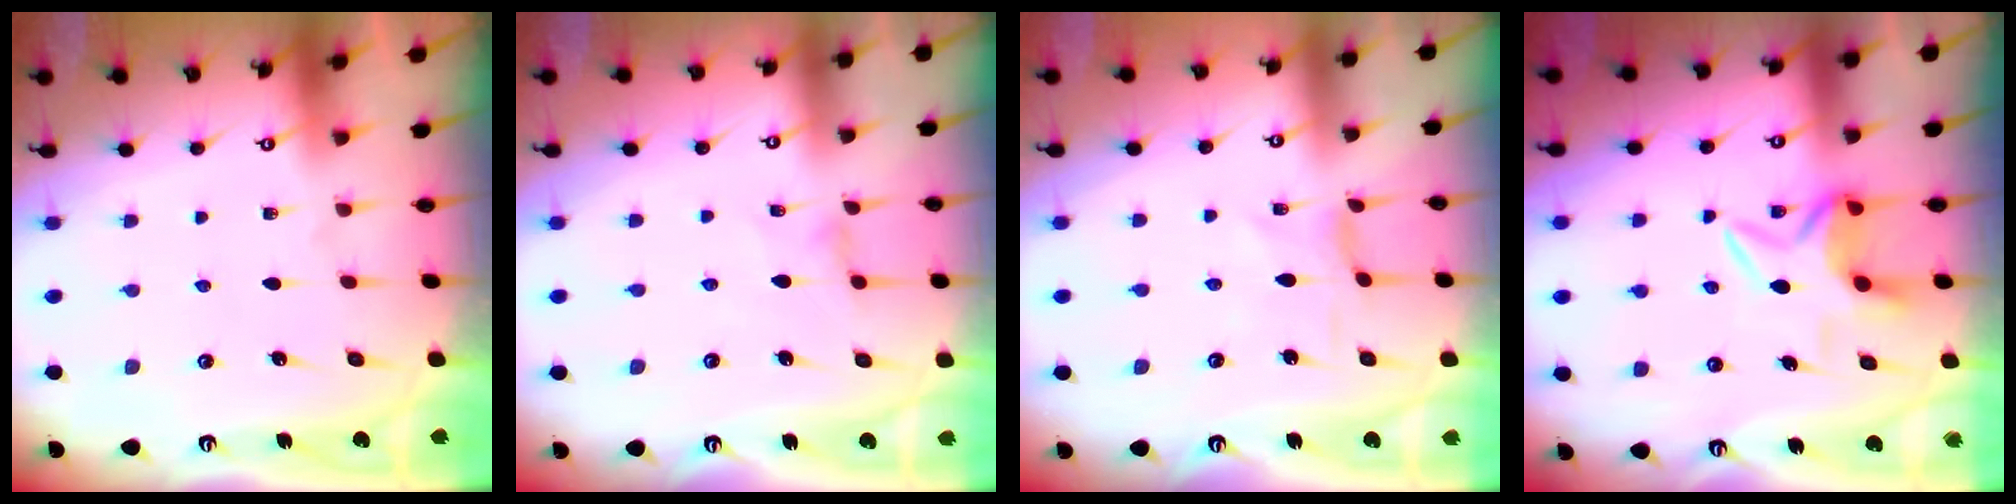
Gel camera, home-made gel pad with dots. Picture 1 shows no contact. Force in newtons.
{"total": 1.2, "press": 1.1, "slide": 0.3}
{"total": 0.7, "press": 0.6, "slide": 0.3}
{"total": 6.3, "press": 6.1, "slide": 1.5}